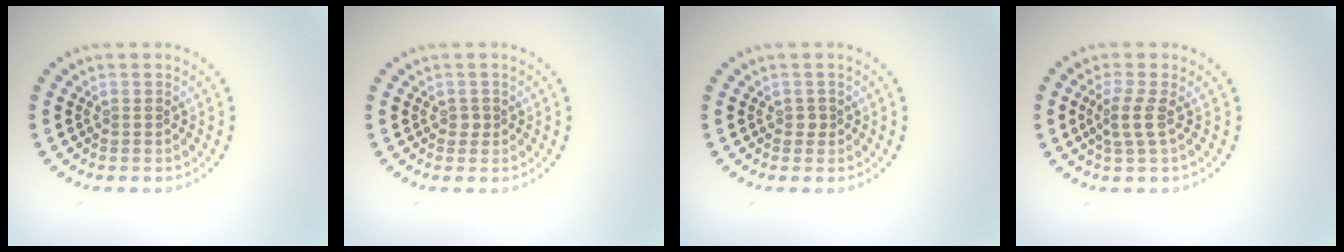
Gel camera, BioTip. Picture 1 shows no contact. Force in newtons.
{"total": 0.6, "press": 0.6, "slide": 0.3}
{"total": 0.6, "press": 0.5, "slide": 0.3}
{"total": 2.0, "press": 1.5, "slide": 1.2}